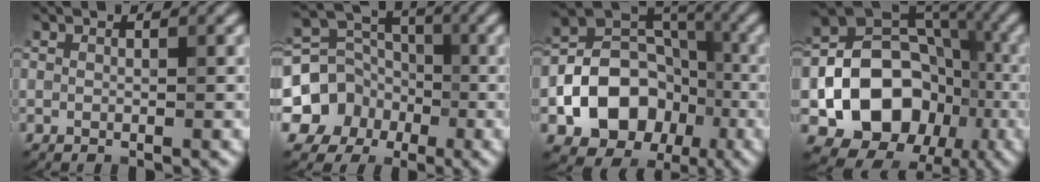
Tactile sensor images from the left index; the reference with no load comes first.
{"total": 7.0, "force": [-2.6, 6.3, 1.6], "torque": [-0.013, 0.004, -0.074]}
{"total": 10.3, "force": [-3.2, 7.9, 5.7], "torque": [-0.075, -0.001, -0.060]}
{"total": 12.8, "force": [-3.5, 10.0, 7.2], "torque": [-0.107, -0.001, -0.066]}